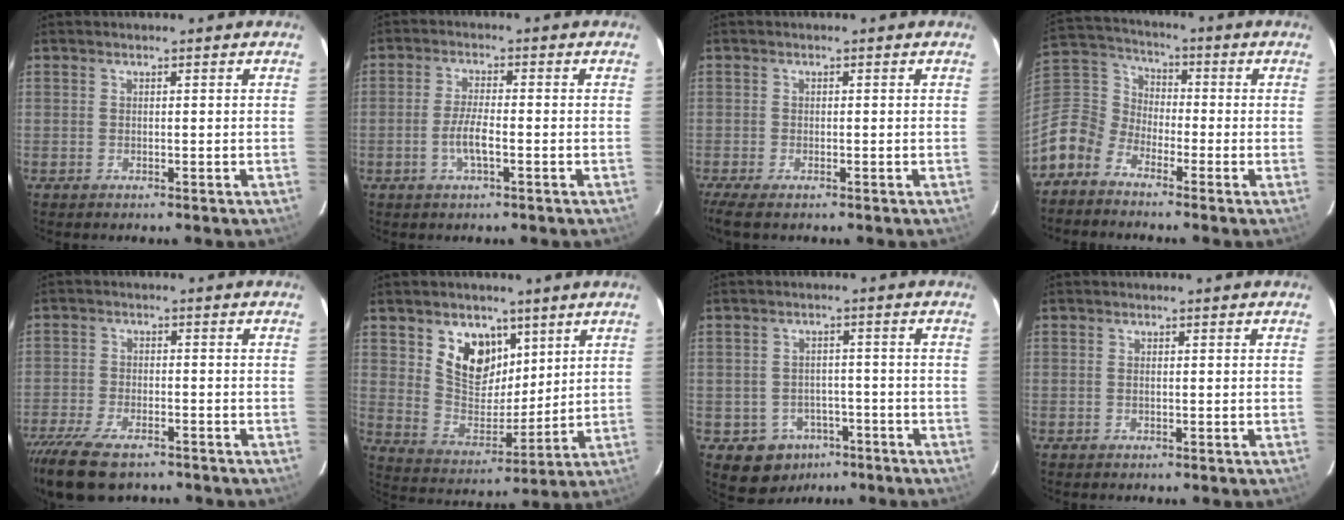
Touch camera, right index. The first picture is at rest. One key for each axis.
{"total": 4.4, "fx": -1.6, "fy": 0.9, "fz": 4.0, "tx": -0.082, "ty": -0.003, "tz": -0.031}
{"total": 4.2, "fx": -3.0, "fy": 1.1, "fz": 2.7, "tx": -0.064, "ty": -0.017, "tz": -0.055}
{"total": 10.5, "fx": -6.5, "fy": 7.6, "fz": 3.2, "tx": -0.096, "ty": 0.028, "tz": -0.155}
{"total": 12.4, "fx": -9.4, "fy": 4.8, "fz": 6.6, "tx": -0.160, "ty": -0.033, "tz": -0.169}
{"total": 11.6, "fx": 6.1, "fy": 8.0, "fz": 5.8, "tx": -0.106, "ty": -0.004, "tz": 0.123}
{"total": 7.4, "fx": -4.2, "fy": 6.0, "fz": 1.5, "tx": -0.041, "ty": 0.023, "tz": -0.041}
{"total": 0.6, "fx": 0.0, "fy": 0.2, "fz": 0.5, "tx": -0.012, "ty": 0.000, "tz": -0.001}